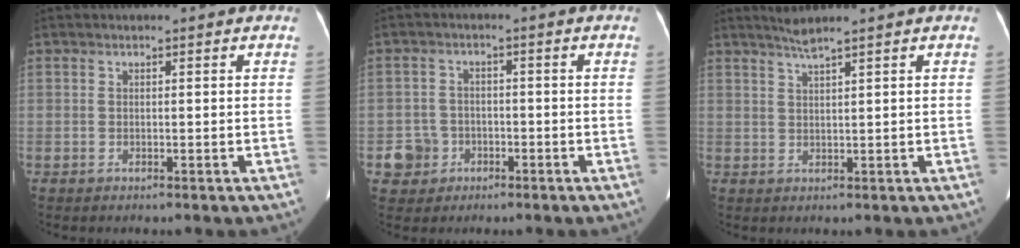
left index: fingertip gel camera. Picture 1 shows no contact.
{"total": 4.5, "force": [-1.9, 4.1, 0.2], "torque": [0.000, 0.012, -0.028]}
{"total": 2.3, "force": [1.9, -0.7, 1.1], "torque": [-0.023, 0.003, 0.039]}